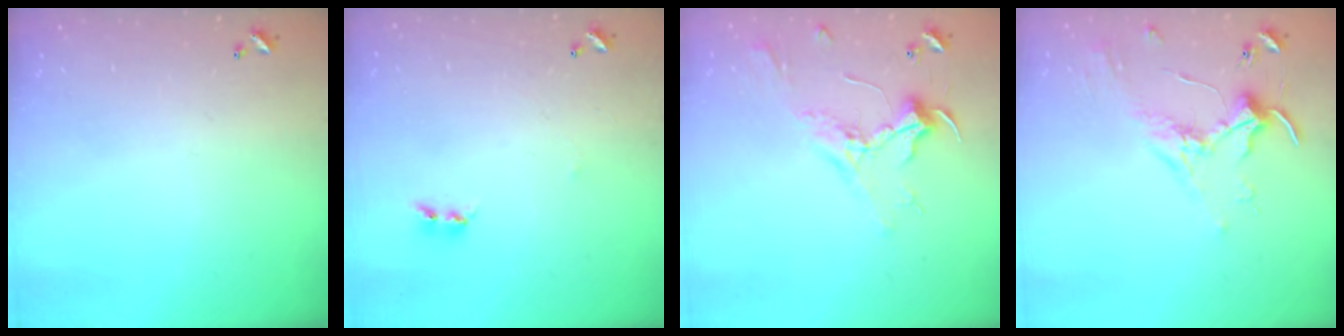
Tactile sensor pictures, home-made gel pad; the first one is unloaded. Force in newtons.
{"total": 2.5, "press": 2.5, "slide": 0.4}
{"total": 2.4, "press": 2.3, "slide": 0.8}
{"total": 1.8, "press": 1.8, "slide": 0.4}